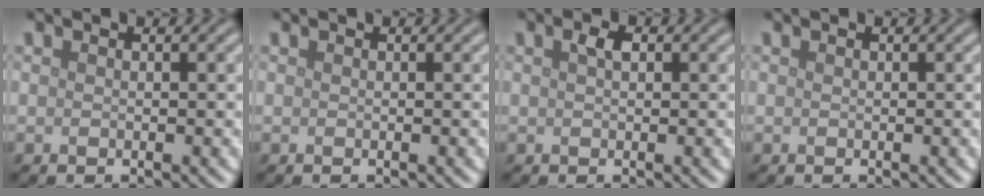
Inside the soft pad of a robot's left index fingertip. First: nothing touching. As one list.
[{"total": 0.0}, {"total": 1.2, "force": [0.4, 0.6, 1.0], "torque": [-0.019, 0.002, 0.008]}, {"total": 0.0}]